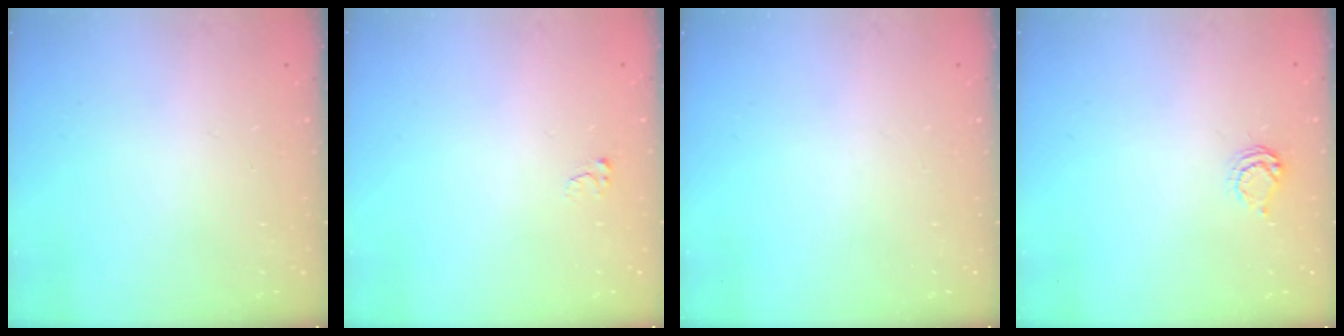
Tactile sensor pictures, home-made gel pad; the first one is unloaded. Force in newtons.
{"total": 2.5, "press": 2.5, "slide": 0.3}
{"total": 0.0}
{"total": 4.9, "press": 4.9, "slide": 0.7}